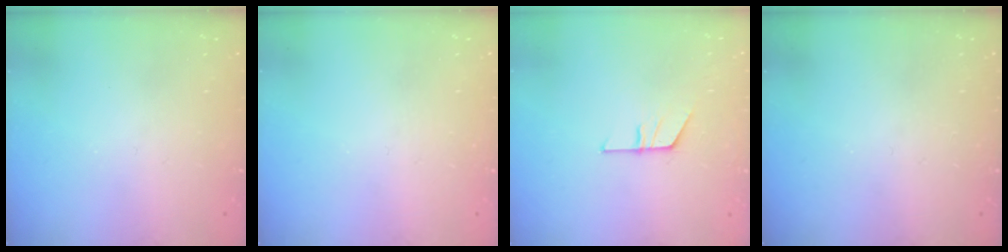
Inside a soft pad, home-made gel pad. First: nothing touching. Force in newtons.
{"total": 0.0}
{"total": 5.1, "press": 5.1, "slide": 0.4}
{"total": 0.0}